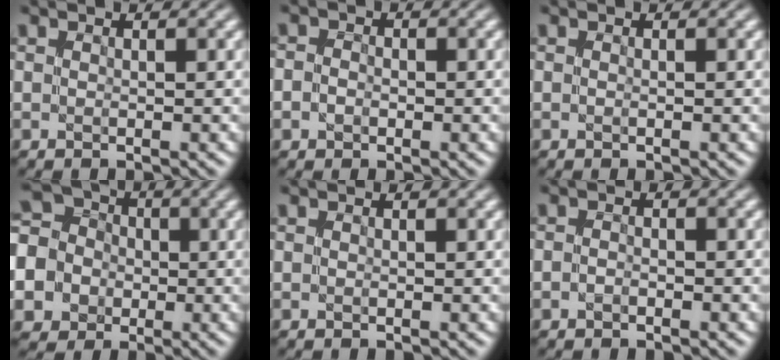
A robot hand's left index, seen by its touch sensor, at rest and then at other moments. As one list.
[{"total": 1.9, "force": [-0.3, 1.6, 1.0], "torque": [-0.006, 0.002, -0.015]}, {"total": 0.0}, {"total": 11.6, "force": [-3.6, 10.5, 3.5], "torque": [-0.116, -0.012, -0.082]}, {"total": 0.0}, {"total": 0.9, "force": [-0.5, 0.5, 0.5], "torque": [-0.010, -0.001, -0.013]}]